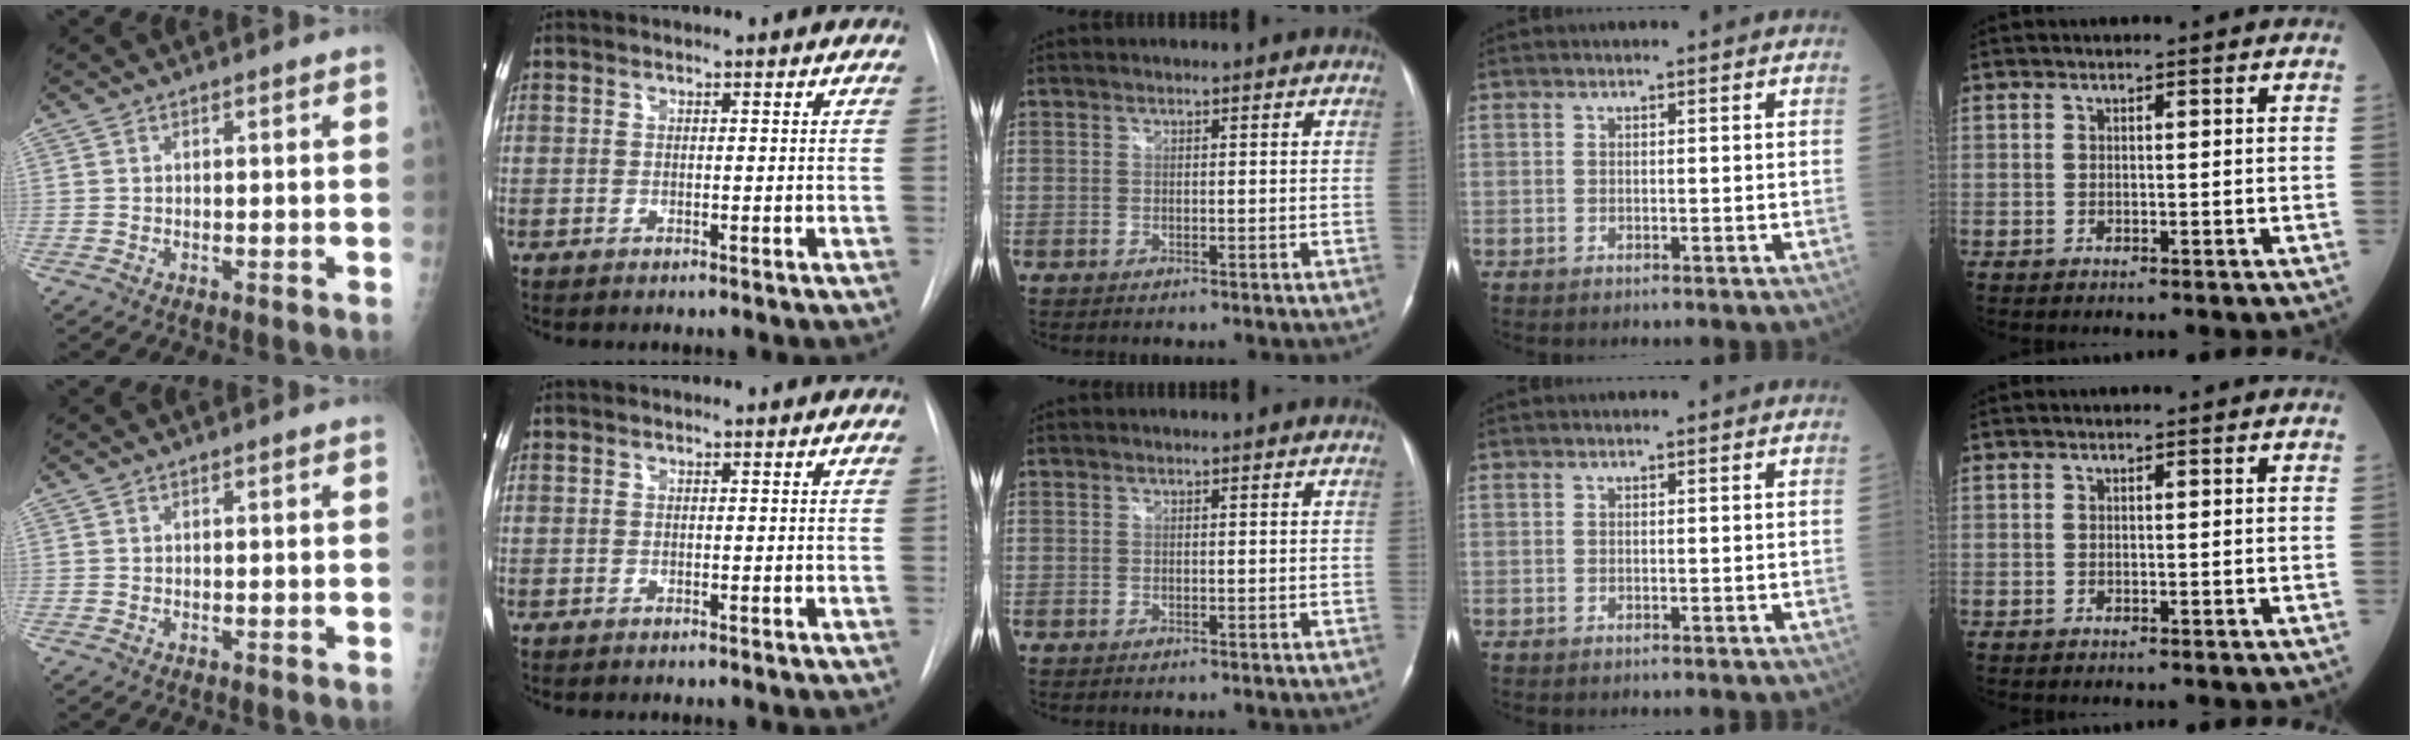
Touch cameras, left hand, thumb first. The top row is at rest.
{}